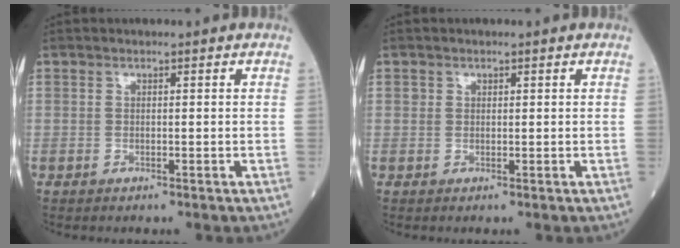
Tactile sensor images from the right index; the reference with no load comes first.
{"total": 0.8, "force": [0.4, 0.7, 0.1], "torque": [0.007, 0.002, 0.003]}